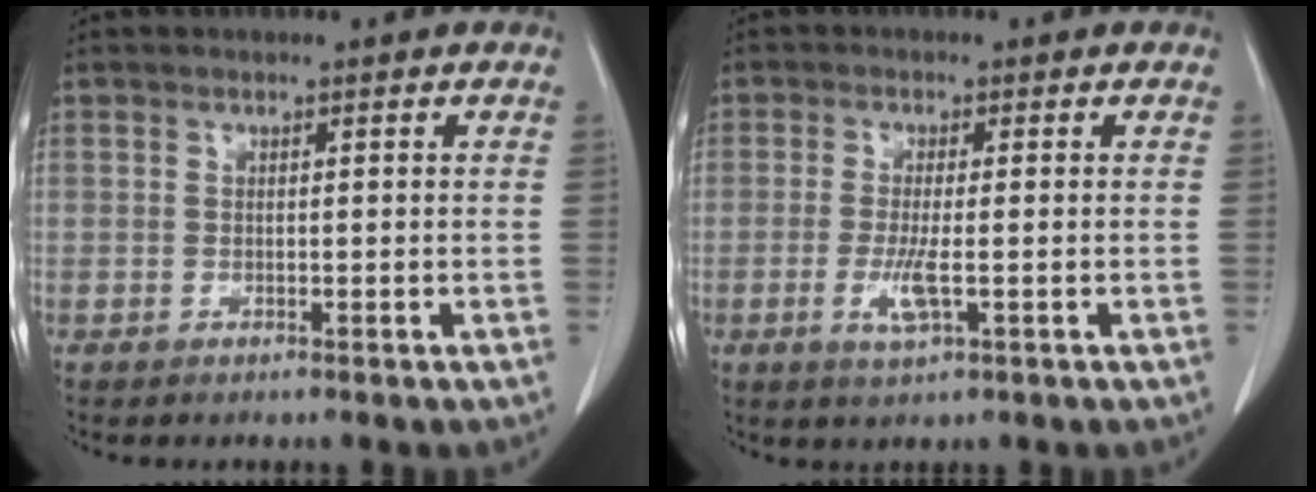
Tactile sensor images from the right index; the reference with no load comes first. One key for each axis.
{"total": 4.0, "fx": -1.1, "fy": 0.6, "fz": 3.8, "tx": -0.082, "ty": -0.009, "tz": -0.018}